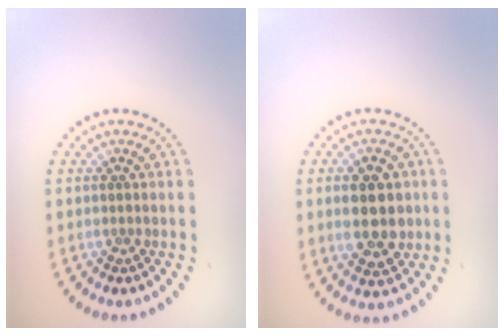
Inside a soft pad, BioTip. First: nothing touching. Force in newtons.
{"total": 5.6, "press": 5.5, "slide": 0.4}